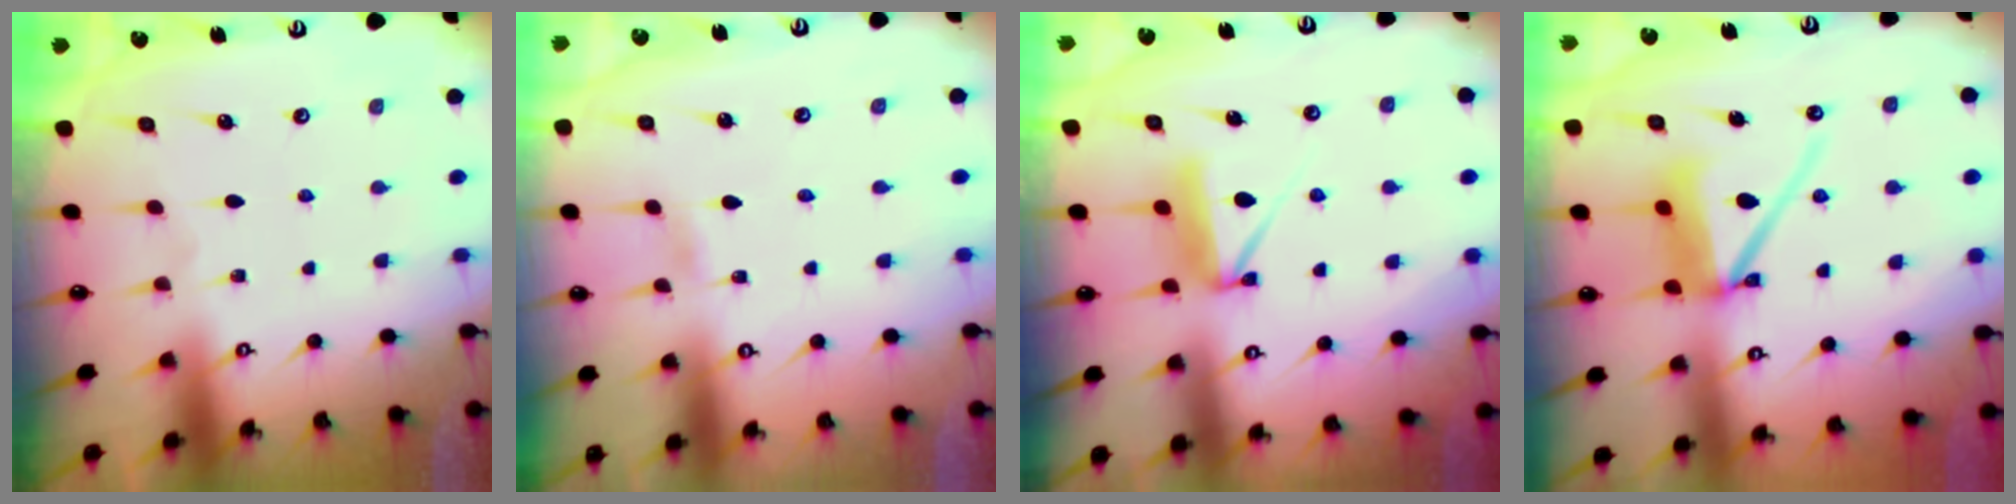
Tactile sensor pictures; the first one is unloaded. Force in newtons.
{"total": 0.5, "press": 0.5, "slide": 0.1}
{"total": 9.2, "press": 9.2, "slide": 0.7}
{"total": 10.6, "press": 10.5, "slide": 1.4}